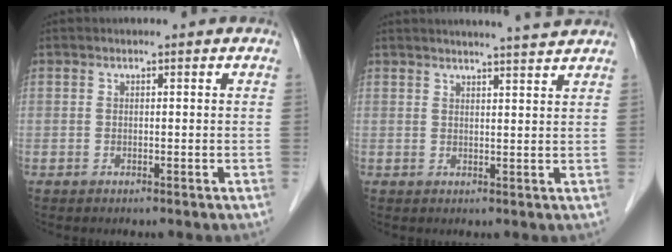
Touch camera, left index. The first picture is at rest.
{"total": 5.4, "force": [5.0, -0.9, 1.9], "torque": [-0.030, -0.002, 0.054]}